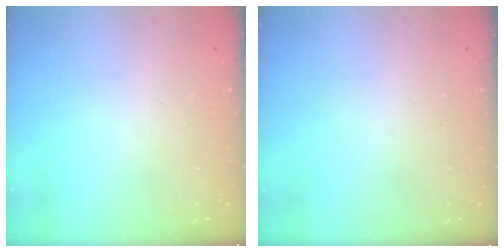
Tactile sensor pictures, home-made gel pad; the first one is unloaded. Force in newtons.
{"total": 0.0}